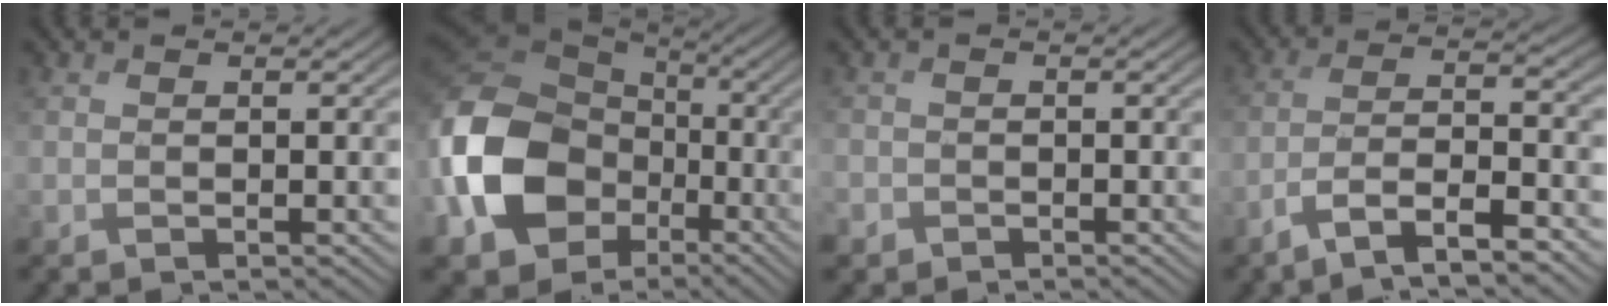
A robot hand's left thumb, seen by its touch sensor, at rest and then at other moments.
{"total": 18.1, "force": [-4.1, 13.7, 11.1], "torque": [-0.300, -0.030, -0.082]}
{"total": 1.7, "force": [-0.9, 1.5, 0.0], "torque": [0.002, -0.006, -0.024]}
{"total": 8.1, "force": [-5.5, 1.3, 5.8], "torque": [-0.095, 0.016, -0.101]}